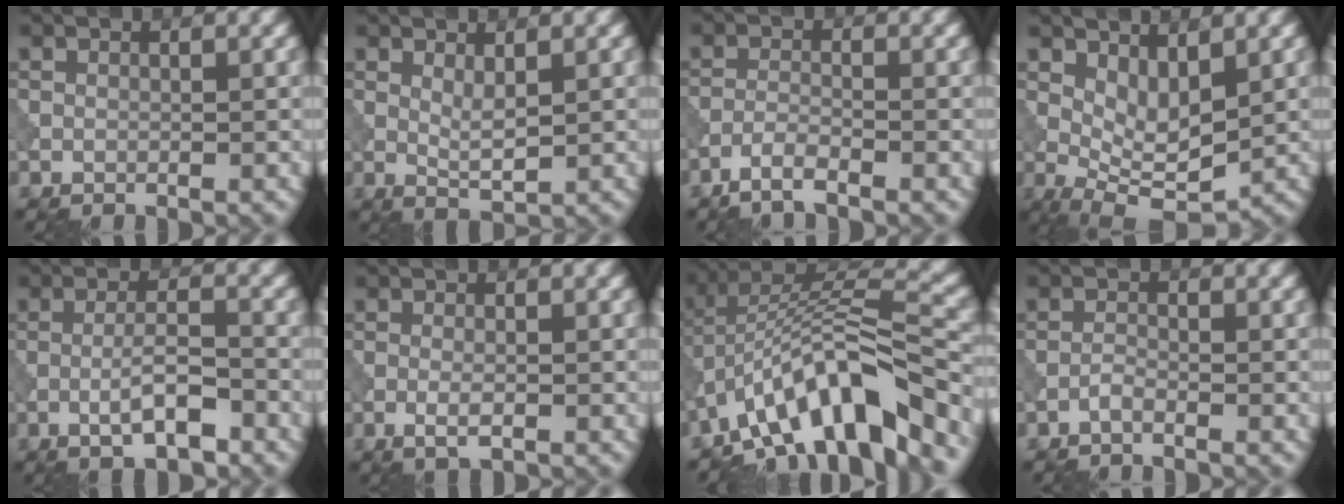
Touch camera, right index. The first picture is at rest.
{"total": 1.9, "force": [0.7, 0.5, 1.7], "torque": [-0.036, -0.006, 0.016]}
{"total": 2.4, "force": [-1.9, 0.3, 1.4], "torque": [-0.027, 0.002, -0.046]}
{"total": 4.7, "force": [1.1, 2.2, 4.0], "torque": [-0.070, -0.014, 0.025]}
{"total": 4.1, "force": [-1.8, 1.0, 3.5], "torque": [-0.063, 0.007, -0.035]}
{"total": 1.9, "force": [-0.7, 0.5, 1.7], "torque": [-0.033, -0.002, -0.017]}
{"total": 11.3, "force": [-6.6, 3.7, 8.4], "torque": [-0.123, 0.019, -0.125]}
{"total": 1.0, "force": [-0.8, 0.1, 0.6], "torque": [-0.011, 0.003, -0.020]}